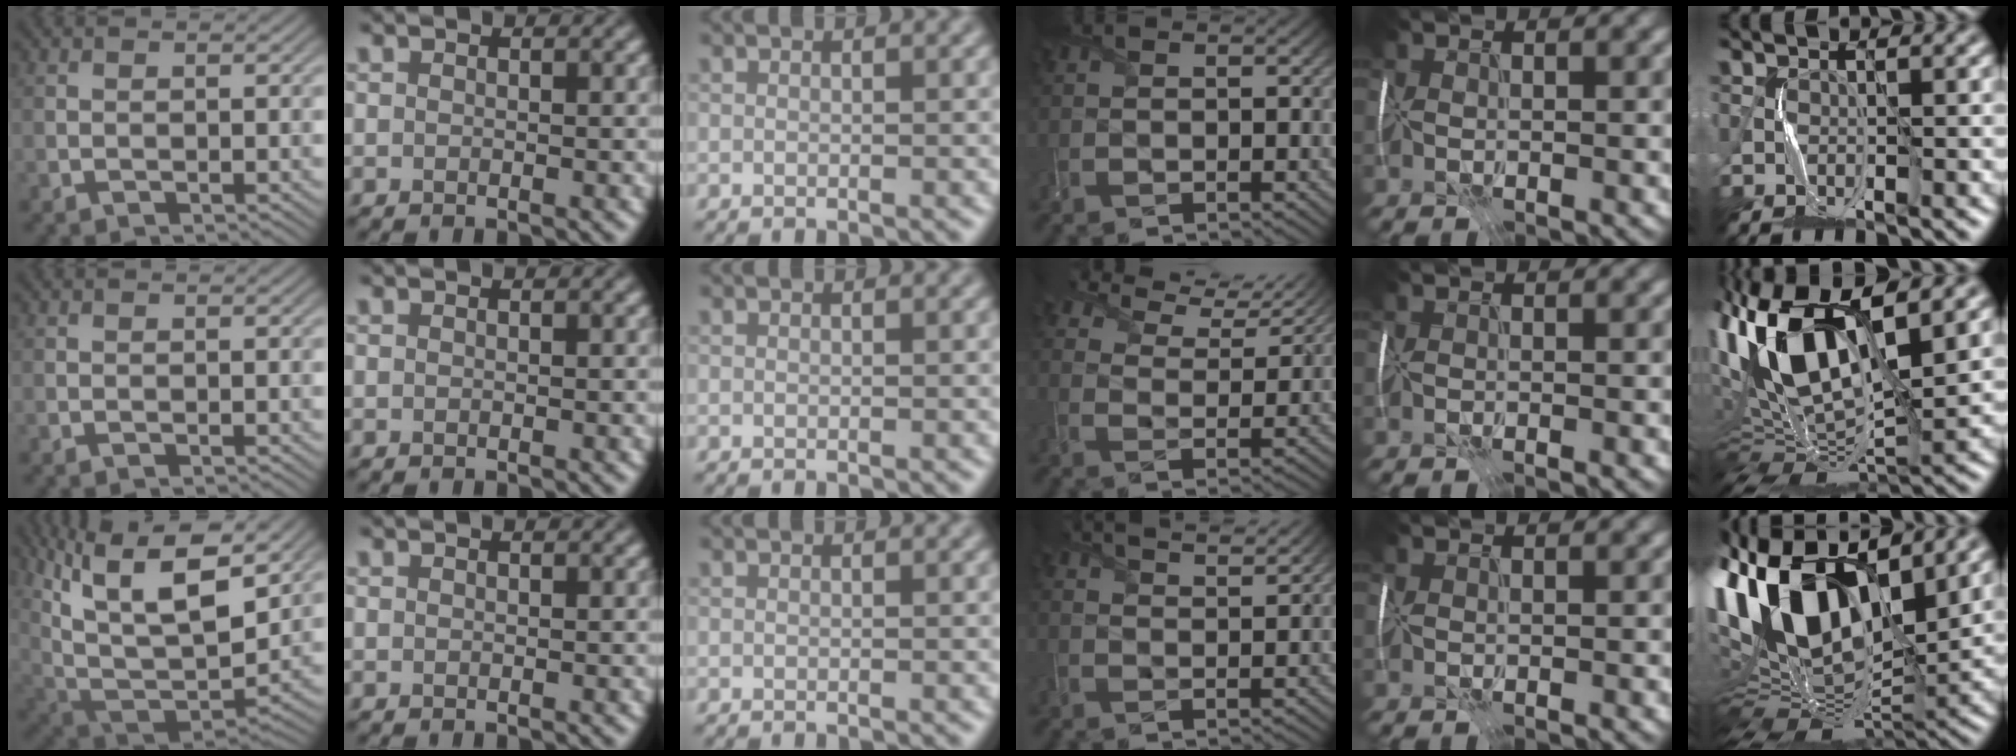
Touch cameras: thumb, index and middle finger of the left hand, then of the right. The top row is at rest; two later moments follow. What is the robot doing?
{"motion": "wrap", "object": "scarf"}